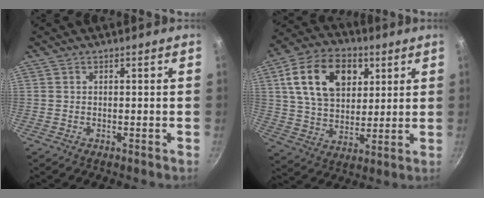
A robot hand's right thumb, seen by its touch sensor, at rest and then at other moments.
{"total": 17.6, "force": [6.1, 11.9, 11.5], "torque": [-0.173, -0.006, 0.098]}